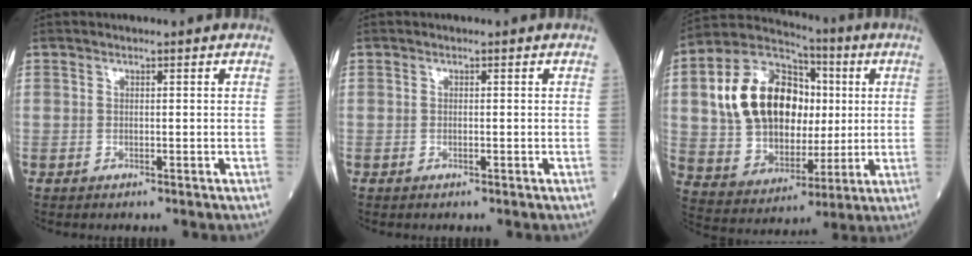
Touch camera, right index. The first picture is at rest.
{"total": 0.5, "force": [-0.2, 0.1, 0.5], "torque": [-0.011, -0.001, -0.002]}
{"total": 18.4, "force": [3.2, 12.4, 13.3], "torque": [-0.260, 0.046, 0.061]}